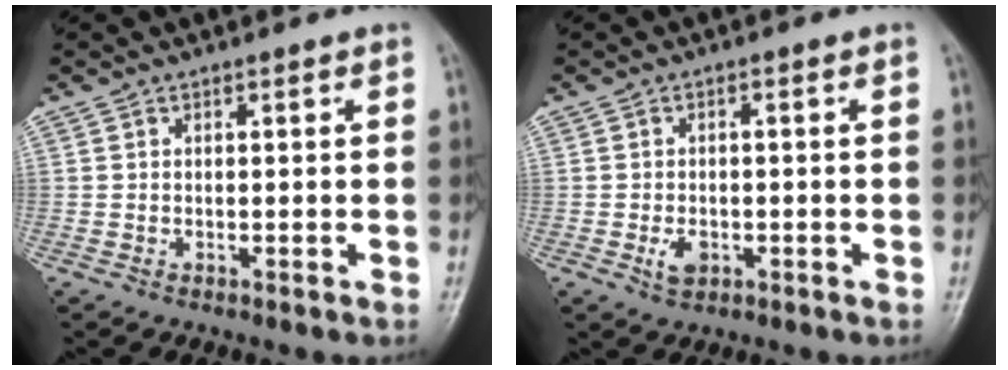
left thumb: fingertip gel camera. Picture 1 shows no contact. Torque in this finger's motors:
{"motor_torque": [0.39, 0.39, 0.42, -0.01, 0.00]}